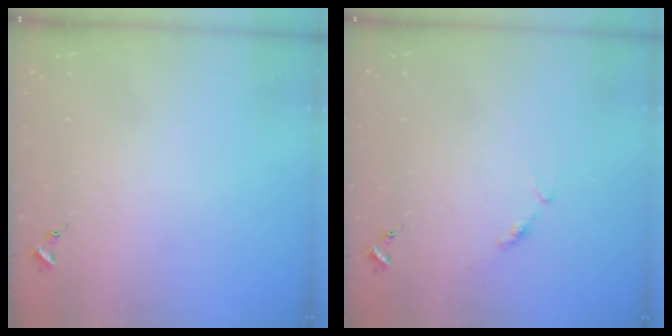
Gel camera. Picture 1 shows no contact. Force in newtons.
{"total": 4.7, "press": 4.7, "slide": 0.5}